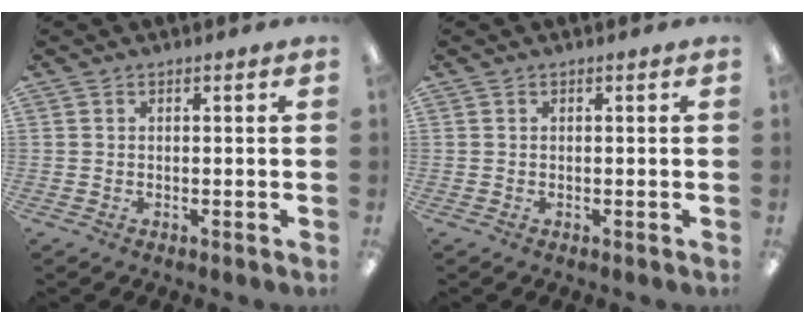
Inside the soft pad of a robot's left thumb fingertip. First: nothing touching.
{"total": 0.0}